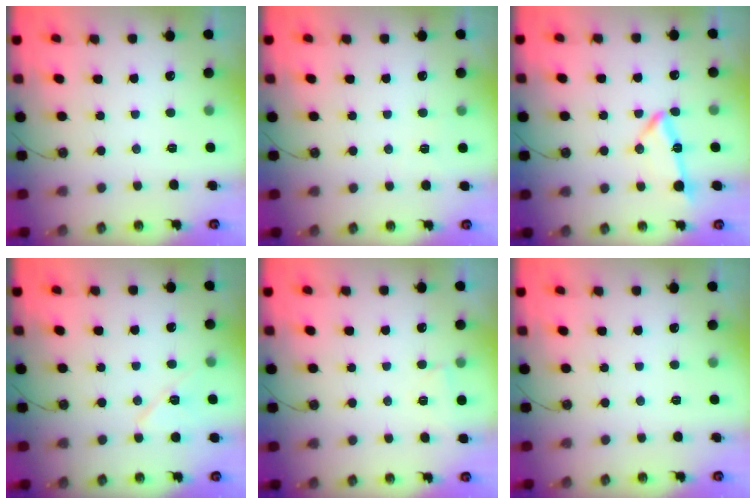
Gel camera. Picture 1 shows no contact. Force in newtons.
{"total": 2.4, "press": 2.4, "slide": 0.4}
{"total": 11.1, "press": 11.1, "slide": 0.6}
{"total": 8.8, "press": 8.2, "slide": 3.2}
{"total": 2.1, "press": 2.1, "slide": 0.4}
{"total": 0.0}